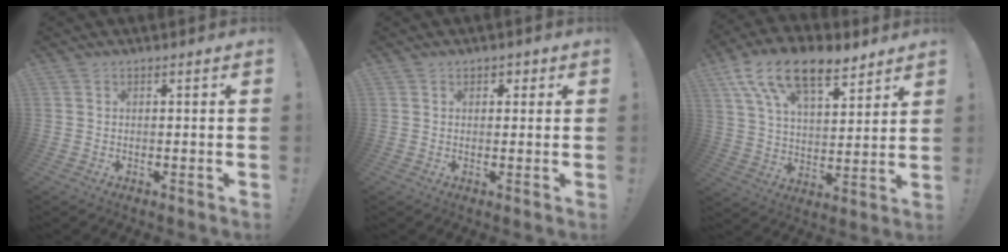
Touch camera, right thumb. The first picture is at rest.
{"total": 1.7, "force": [0.5, 1.4, 0.7], "torque": [0.004, -0.002, 0.003]}
{"total": 17.3, "force": [11.1, 8.1, 10.5], "torque": [-0.187, -0.060, 0.199]}